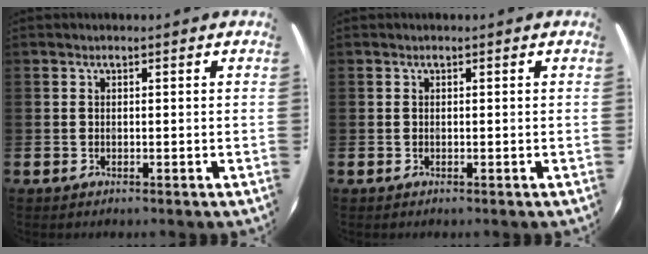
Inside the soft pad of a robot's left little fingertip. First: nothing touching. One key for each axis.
{"total": 0.0}